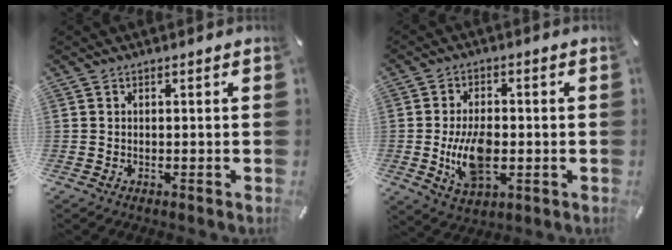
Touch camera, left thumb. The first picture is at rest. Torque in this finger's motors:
{"motor_torque": [1.00, 1.57, 0.50, -0.39, 0.10]}